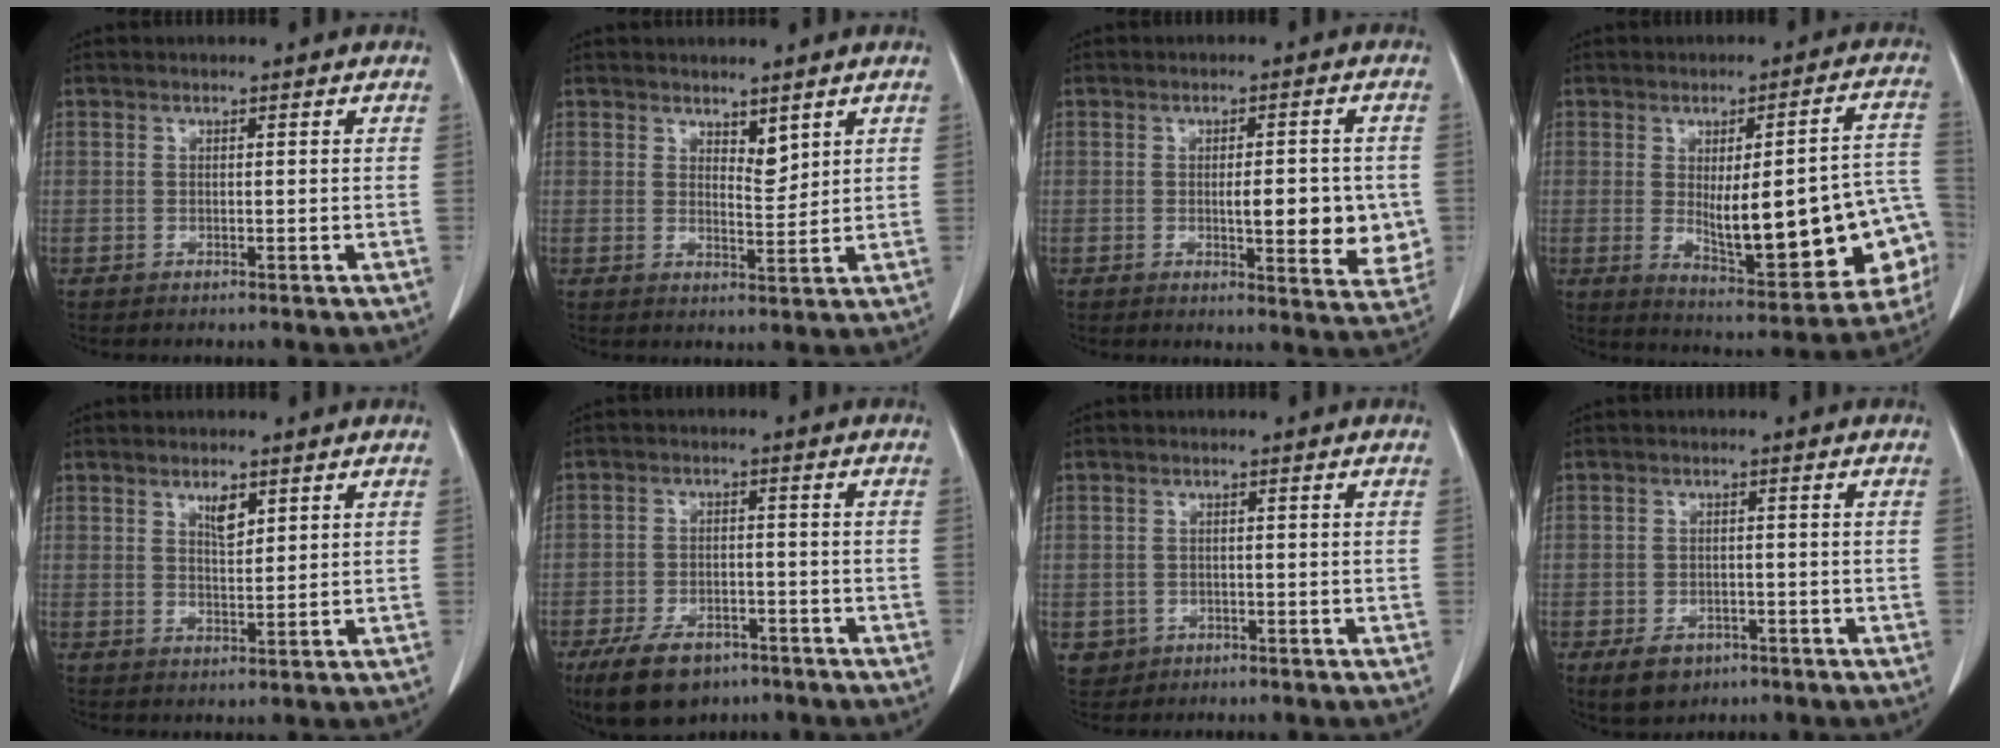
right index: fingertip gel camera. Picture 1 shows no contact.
{"total": 2.9, "force": [2.1, 1.1, 1.6], "torque": [-0.026, -0.009, 0.043]}
{"total": 9.3, "force": [-0.9, 2.8, 8.8], "torque": [-0.104, -0.009, -0.006]}
{"total": 21.0, "force": [-3.1, 5.0, 20.2], "torque": [-0.213, 0.018, -0.012]}
{"total": 3.0, "force": [1.8, 1.1, 2.2], "torque": [-0.040, -0.003, 0.034]}
{"total": 8.8, "force": [-6.0, 4.7, 4.4], "torque": [-0.083, -0.003, -0.095]}
{"total": 2.9, "force": [-0.9, 2.8, 0.3], "torque": [0.000, 0.006, -0.010]}
{"total": 4.6, "force": [-2.6, 3.3, 1.9], "torque": [-0.033, 0.000, -0.031]}